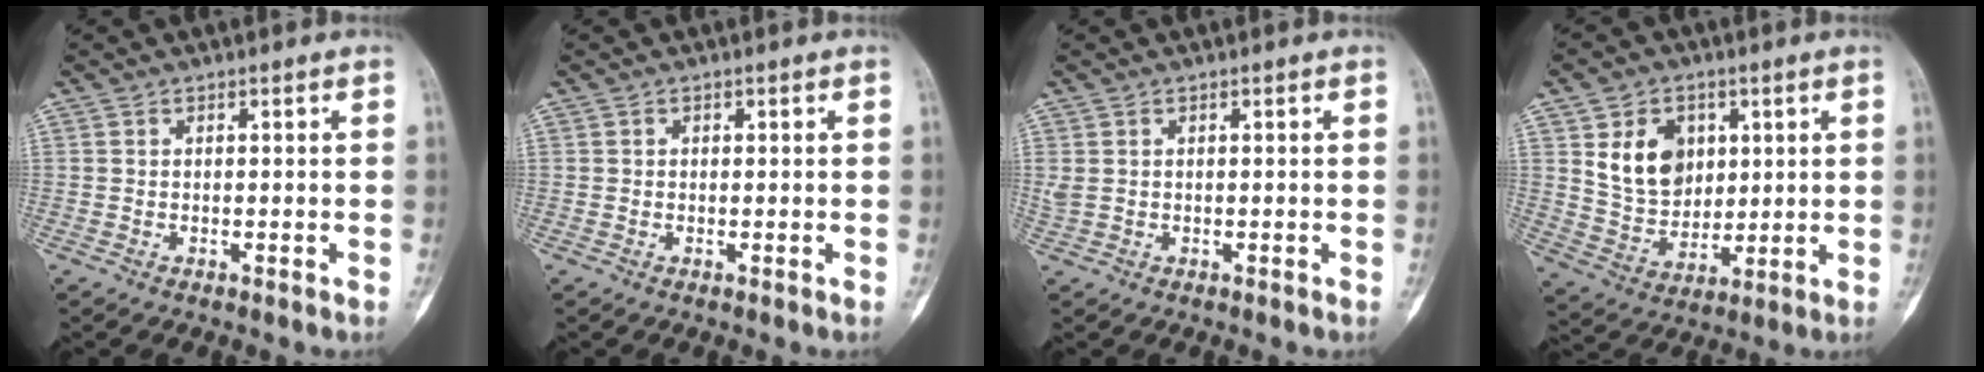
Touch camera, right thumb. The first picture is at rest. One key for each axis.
{"total": 0.0}
{"total": 1.2, "fx": 0.3, "fy": 0.9, "fz": 0.8, "tx": -0.026, "ty": 0.005, "tz": 0.012}
{"total": 11.7, "fx": 3.6, "fy": 8.9, "fz": 6.6, "tx": -0.076, "ty": -0.020, "tz": 0.076}